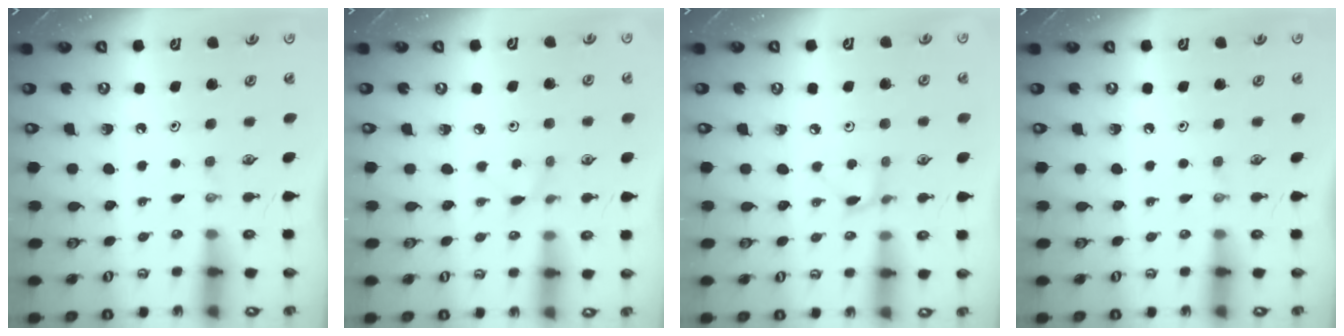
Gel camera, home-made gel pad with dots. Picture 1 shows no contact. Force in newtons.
{"total": 1.5, "press": 1.4, "slide": 0.2}
{"total": 2.6, "press": 2.5, "slide": 0.4}
{"total": 0.0}